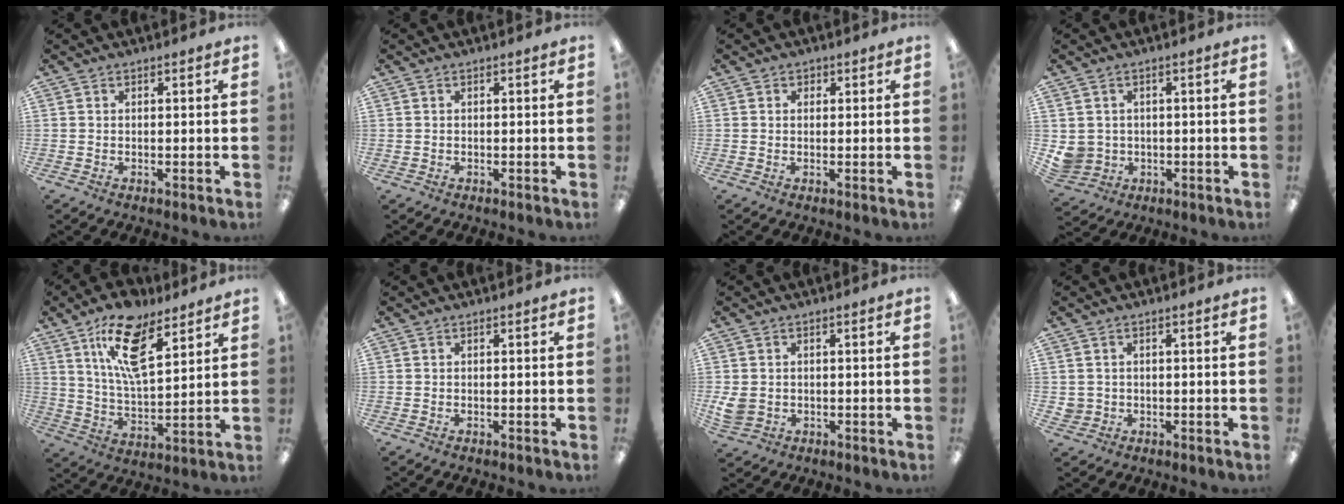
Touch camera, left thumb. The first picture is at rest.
{"total": 0.0}
{"total": 1.0, "force": [0.4, 1.0, 0.0], "torque": [0.008, -0.001, 0.004]}
{"total": 4.1, "force": [0.1, 4.1, 0.6], "torque": [-0.021, -0.001, 0.005]}
{"total": 16.0, "force": [9.6, 6.5, 11.0], "torque": [-0.190, -0.033, 0.166]}
{"total": 0.0}
{"total": 3.7, "force": [-0.2, 3.3, 1.8], "torque": [-0.038, -0.005, -0.005]}
{"total": 1.9, "force": [0.1, 1.9, 0.1], "torque": [-0.007, -0.001, -0.001]}